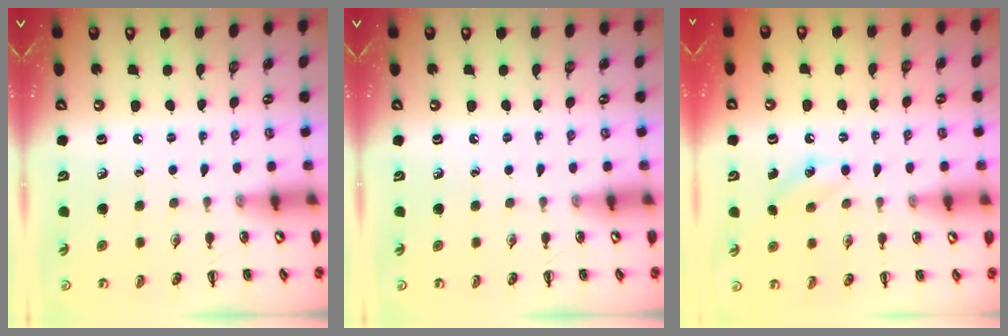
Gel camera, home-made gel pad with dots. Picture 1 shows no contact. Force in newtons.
{"total": 0.0}
{"total": 5.6, "press": 5.4, "slide": 1.6}